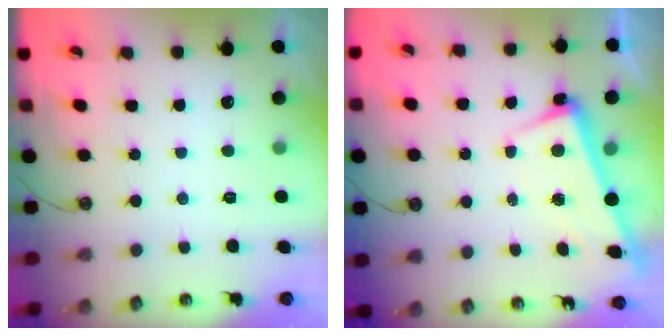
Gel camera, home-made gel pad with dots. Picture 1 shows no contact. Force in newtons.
{"total": 2.6, "press": 2.4, "slide": 1.0}